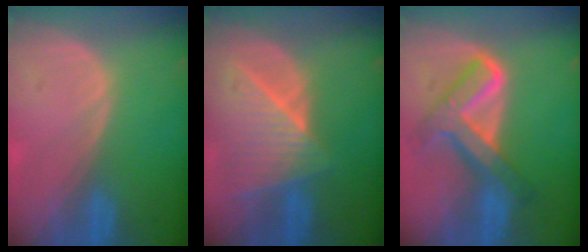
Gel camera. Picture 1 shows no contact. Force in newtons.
{"total": 8.6, "press": 7.7, "slide": 3.8}
{"total": 8.0, "press": 8.0, "slide": 0.6}